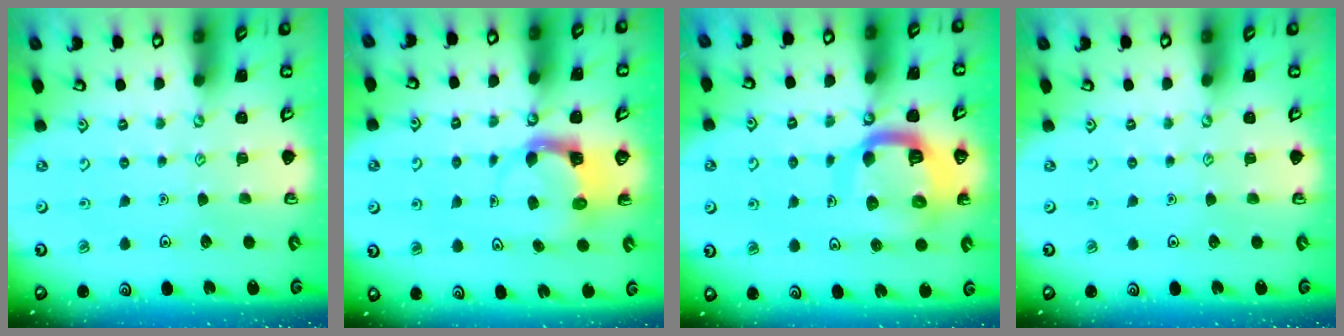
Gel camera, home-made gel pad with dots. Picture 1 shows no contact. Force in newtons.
{"total": 4.0, "press": 3.9, "slide": 0.4}
{"total": 12.7, "press": 12.6, "slide": 1.3}
{"total": 0.0}